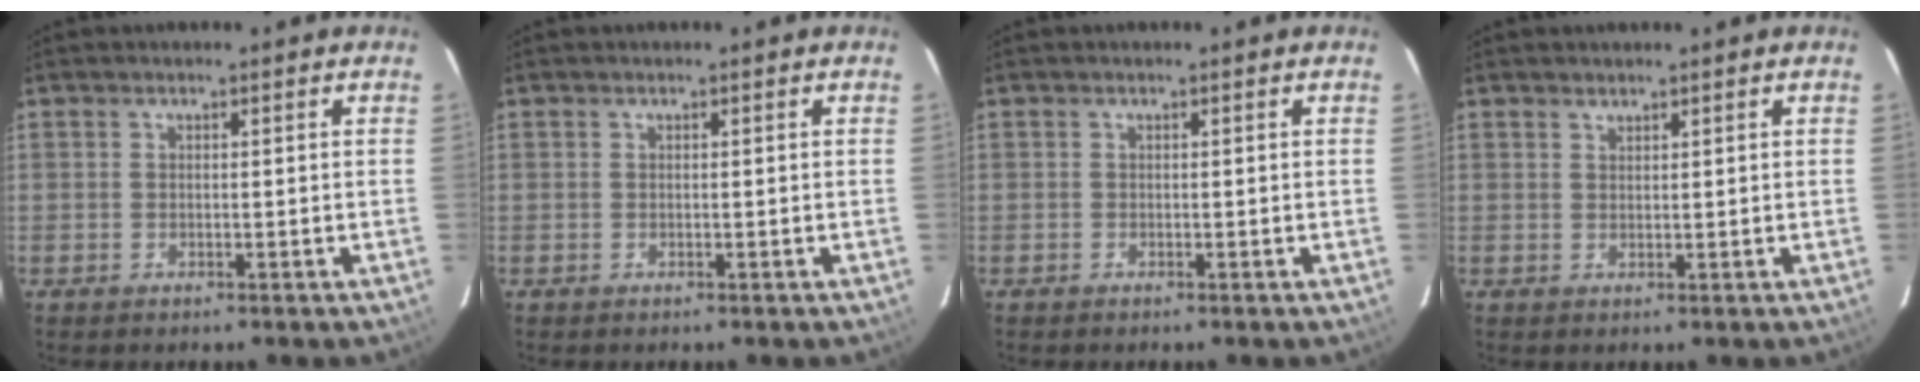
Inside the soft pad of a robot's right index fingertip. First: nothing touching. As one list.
[{"total": 0.0}, {"total": 0.0}, {"total": 0.9, "force": [0.9, 0.3, 0.1], "torque": [-0.002, 0.002, 0.017]}]